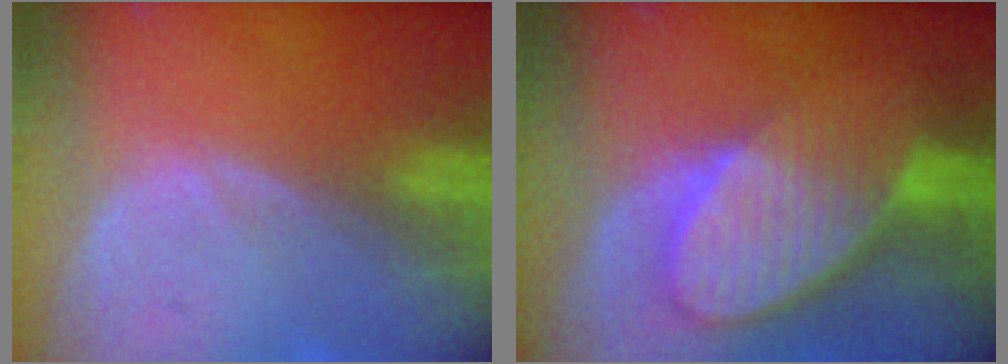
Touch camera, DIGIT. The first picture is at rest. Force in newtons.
{"total": 10.0, "press": 8.7, "slide": 4.8}